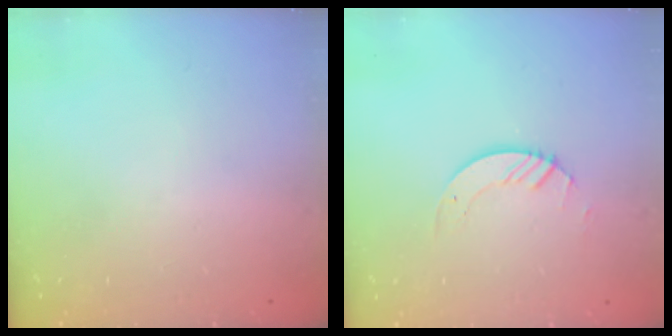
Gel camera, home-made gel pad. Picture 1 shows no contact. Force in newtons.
{"total": 2.9, "press": 2.9, "slide": 0.3}